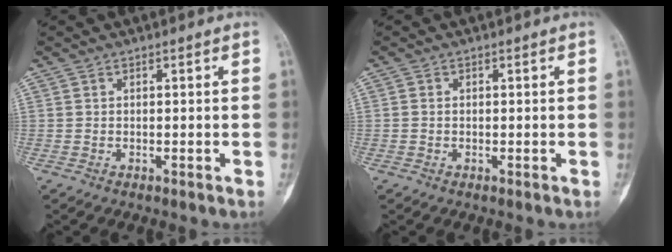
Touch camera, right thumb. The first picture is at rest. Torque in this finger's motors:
{"motor_torque": [-0.50, -0.16, 0.11, -0.22, -0.04]}